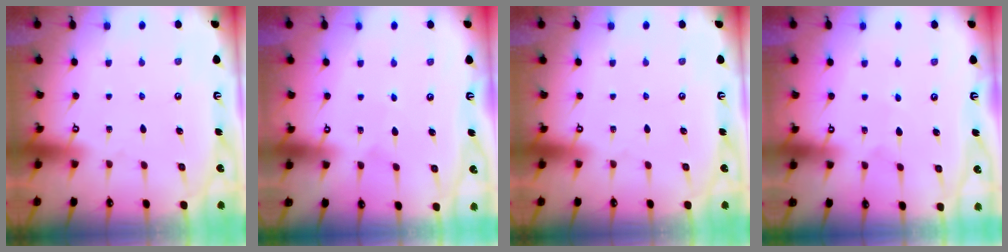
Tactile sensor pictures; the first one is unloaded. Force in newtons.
{"total": 3.6, "press": 3.5, "slide": 0.4}
{"total": 0.0}
{"total": 2.8, "press": 2.8, "slide": 0.2}